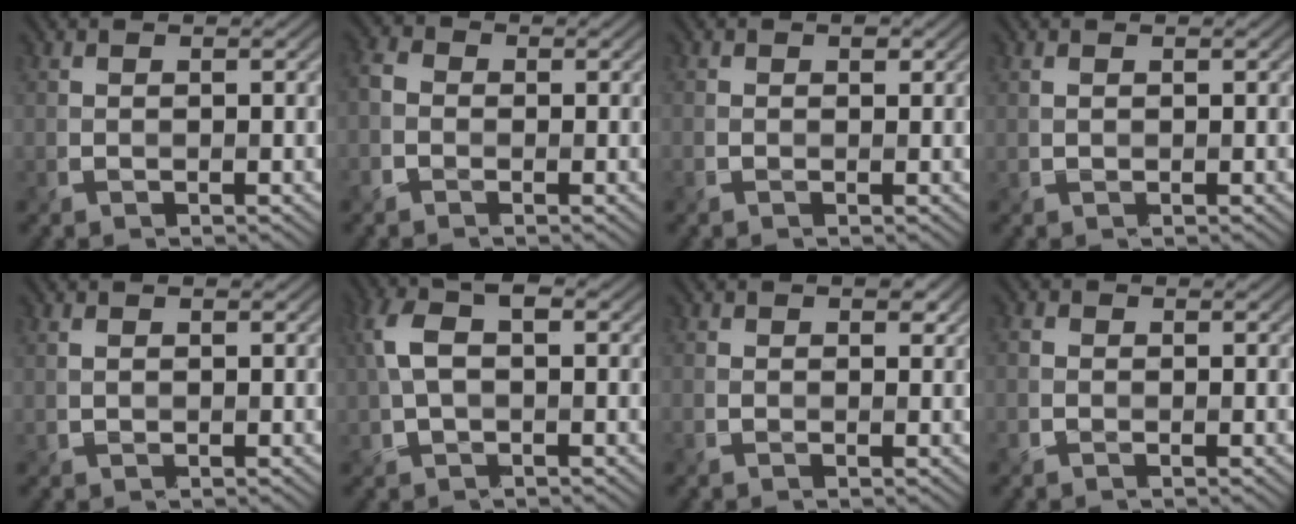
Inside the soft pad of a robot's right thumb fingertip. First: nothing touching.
{"total": 2.4, "force": [-1.0, 1.9, 0.9], "torque": [-0.017, 0.002, -0.032]}
{"total": 1.0, "force": [0.2, 0.8, 0.6], "torque": [-0.006, -0.002, 0.002]}
{"total": 0.6, "force": [0.3, 0.3, 0.4], "torque": [-0.011, 0.000, 0.007]}
{"total": 0.9, "force": [0.5, 0.4, 0.7], "torque": [-0.015, 0.000, 0.008]}
{"total": 6.5, "force": [1.2, 3.5, 5.4], "torque": [-0.126, 0.013, 0.014]}
{"total": 1.6, "force": [0.7, 1.2, 0.9], "torque": [-0.012, -0.006, 0.010]}
{"total": 1.3, "force": [-0.3, 1.1, 0.5], "torque": [-0.009, -0.002, -0.008]}